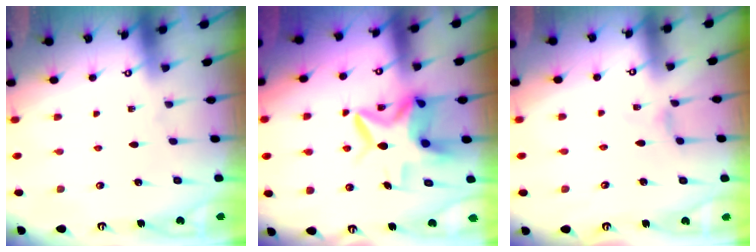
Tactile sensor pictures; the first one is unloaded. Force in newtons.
{"total": 10.1, "press": 10.0, "slide": 1.0}
{"total": 0.0}